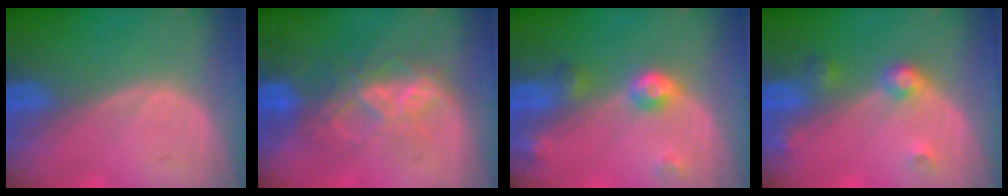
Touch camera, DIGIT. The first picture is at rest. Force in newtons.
{"total": 6.6, "press": 6.5, "slide": 1.3}
{"total": 4.7, "press": 4.3, "slide": 2.0}
{"total": 3.8, "press": 3.5, "slide": 1.5}